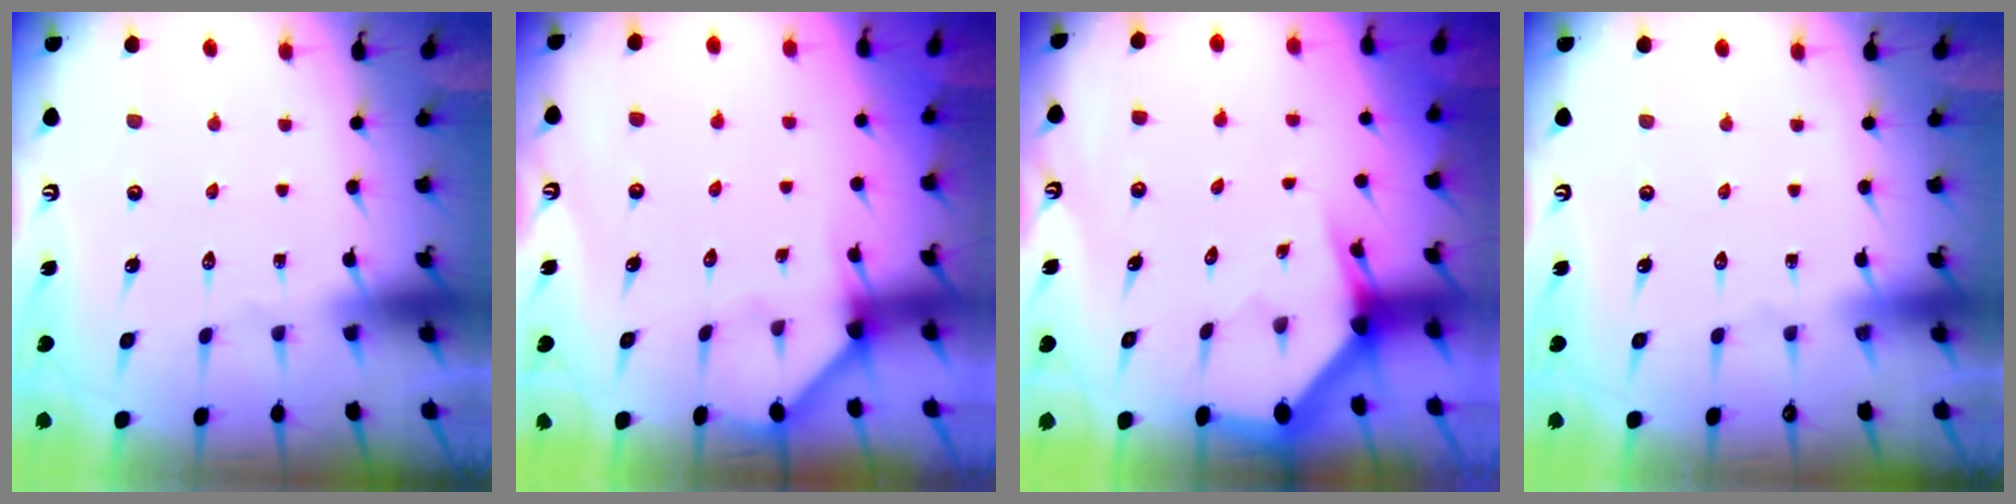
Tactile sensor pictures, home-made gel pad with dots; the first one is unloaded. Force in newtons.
{"total": 2.6, "press": 2.6, "slide": 0.2}
{"total": 3.0, "press": 3.0, "slide": 0.1}
{"total": 0.0}